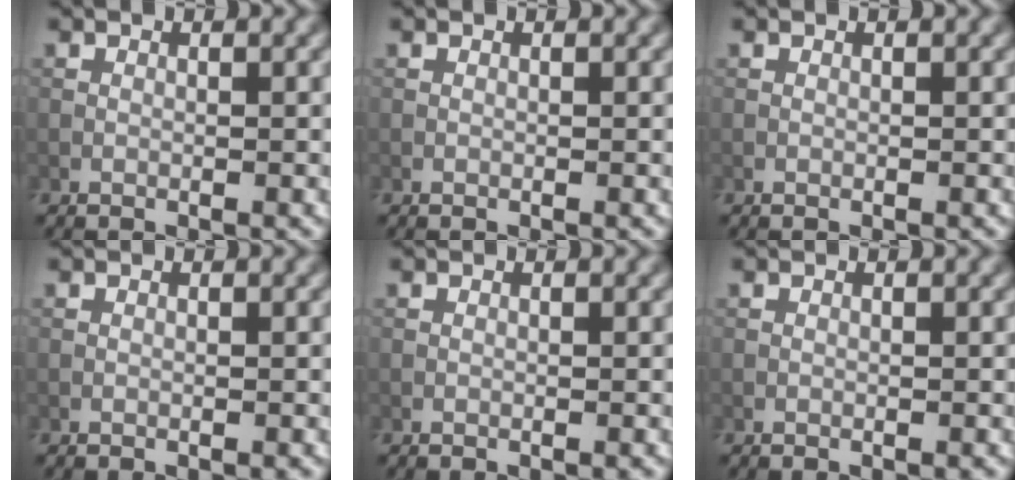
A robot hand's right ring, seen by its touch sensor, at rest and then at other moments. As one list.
[{"total": 0.0}, {"total": 0.0}, {"total": 0.0}, {"total": 0.0}, {"total": 0.0}]